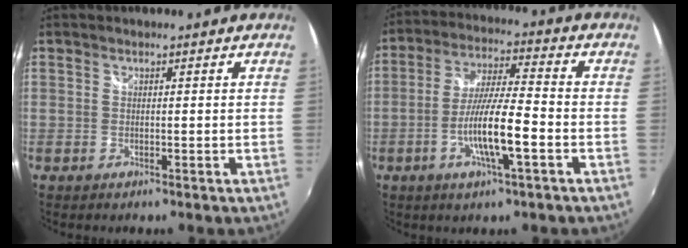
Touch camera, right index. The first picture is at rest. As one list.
[{"total": 10.9, "force": [-3.9, 1.2, 10.2], "torque": [-0.197, -0.006, -0.071]}]